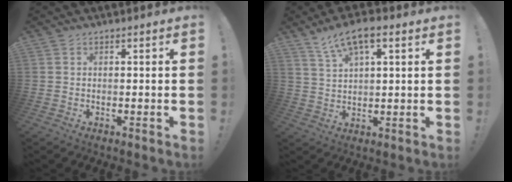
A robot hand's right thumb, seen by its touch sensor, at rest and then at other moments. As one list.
[{"total": 8.5, "force": [4.8, 3.1, 6.3], "torque": [-0.115, -0.012, 0.090]}]